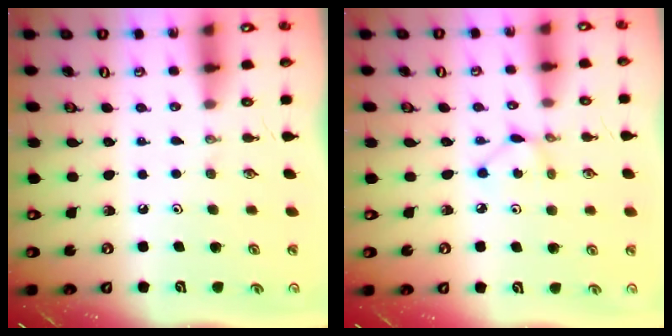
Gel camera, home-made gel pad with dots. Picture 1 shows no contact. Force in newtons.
{"total": 2.4, "press": 2.4, "slide": 0.1}